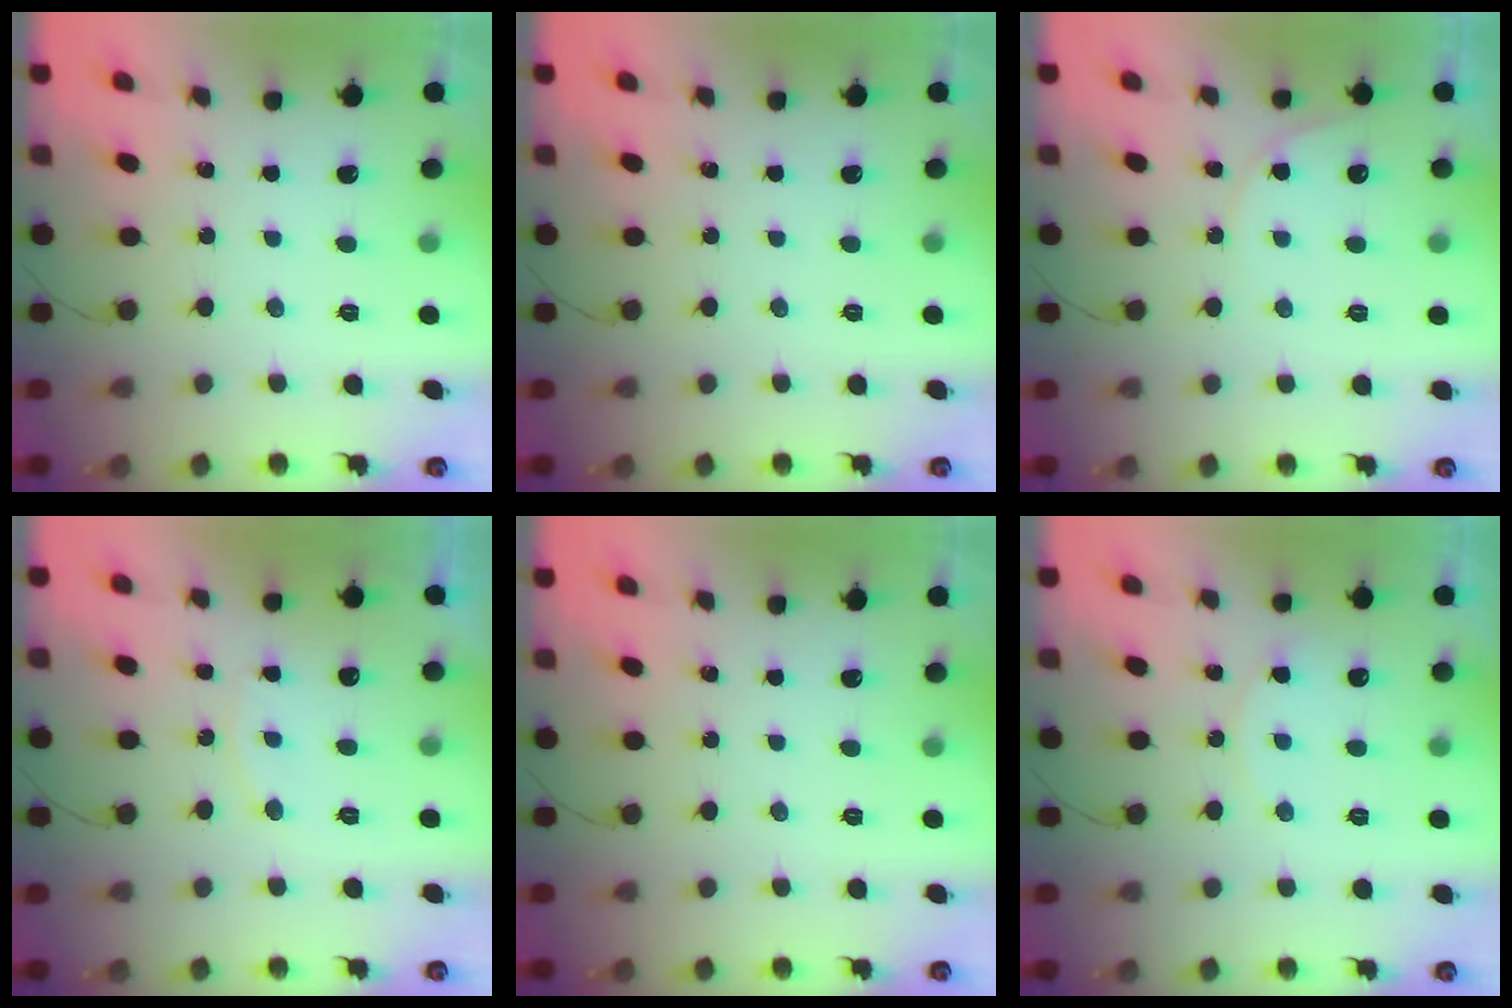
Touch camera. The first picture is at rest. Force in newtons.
{"total": 0.0}
{"total": 7.0, "press": 7.0, "slide": 0.5}
{"total": 6.5, "press": 6.5, "slide": 0.3}
{"total": 0.0}
{"total": 4.9, "press": 4.9, "slide": 0.6}